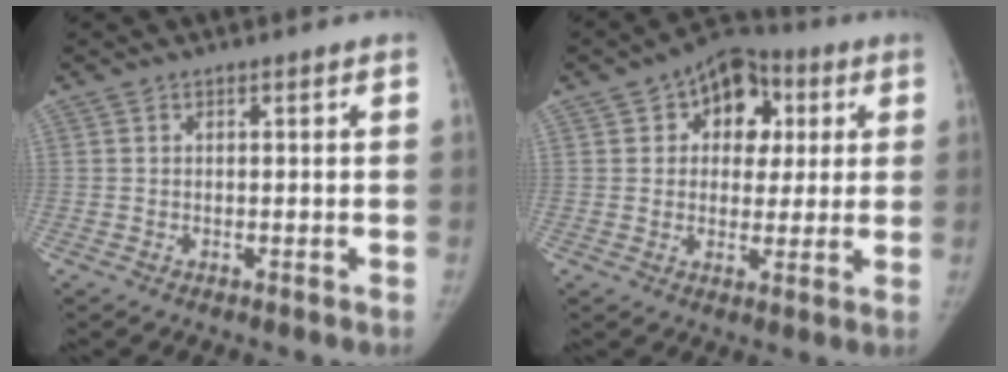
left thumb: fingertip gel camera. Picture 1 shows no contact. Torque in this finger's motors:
{"motor_torque": [-0.05, 0.39, -0.23, 0.15, 0.03]}